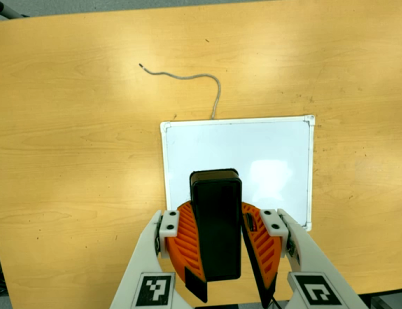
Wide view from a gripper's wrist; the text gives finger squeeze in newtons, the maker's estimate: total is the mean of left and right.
{"total": 10.4, "left": 10.3, "right": 10.4}